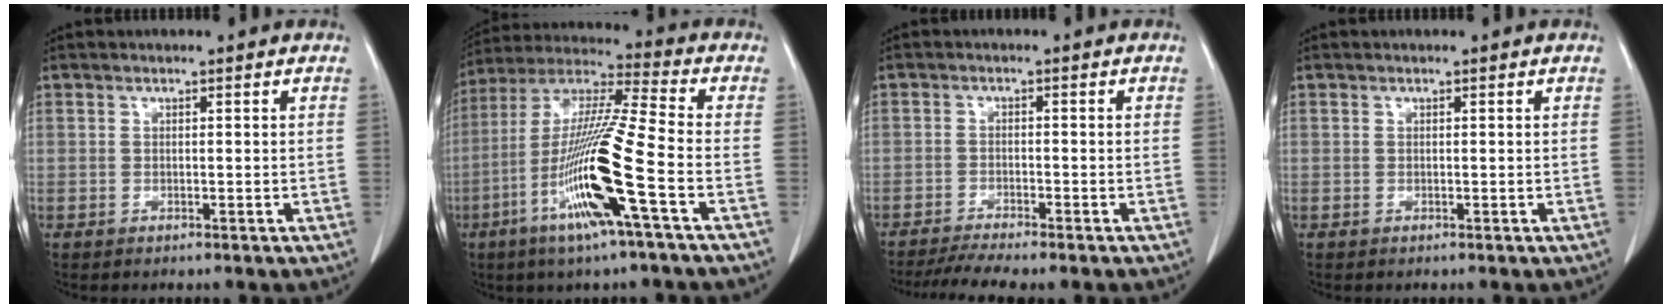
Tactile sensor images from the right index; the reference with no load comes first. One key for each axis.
{"total": 17.3, "fx": -6.3, "fy": -0.7, "fz": 16.1, "tx": -0.332, "ty": -0.020, "tz": -0.126}
{"total": 6.5, "fx": -5.7, "fy": 0.1, "fz": 3.2, "tx": -0.044, "ty": -0.009, "tz": -0.092}
{"total": 0.0}